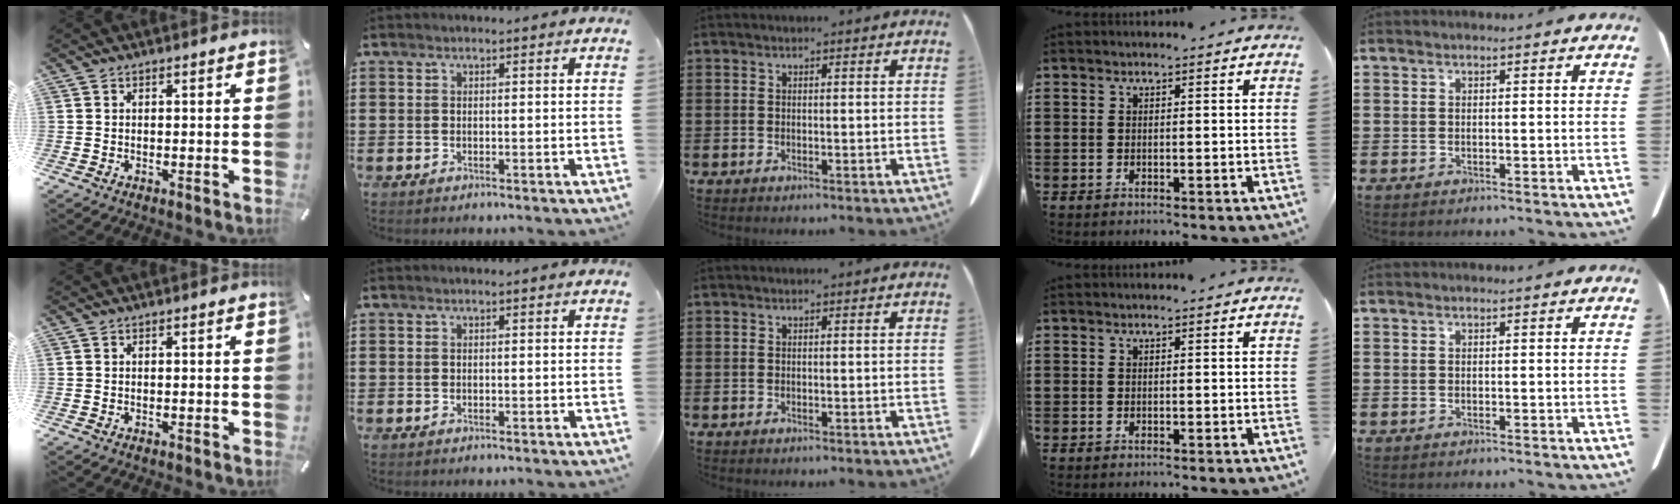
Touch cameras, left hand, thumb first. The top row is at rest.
{}